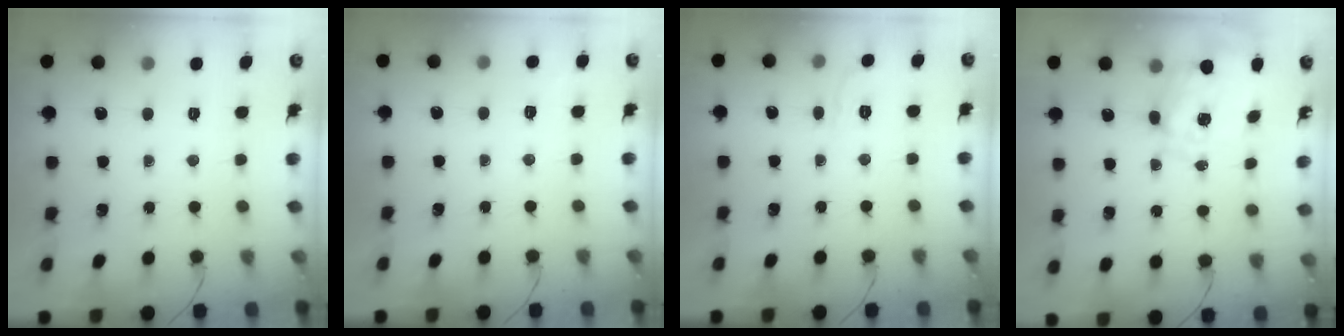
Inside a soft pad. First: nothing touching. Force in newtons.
{"total": 4.9, "press": 4.5, "slide": 1.7}
{"total": 5.2, "press": 4.9, "slide": 1.7}
{"total": 2.1, "press": 1.8, "slide": 1.0}